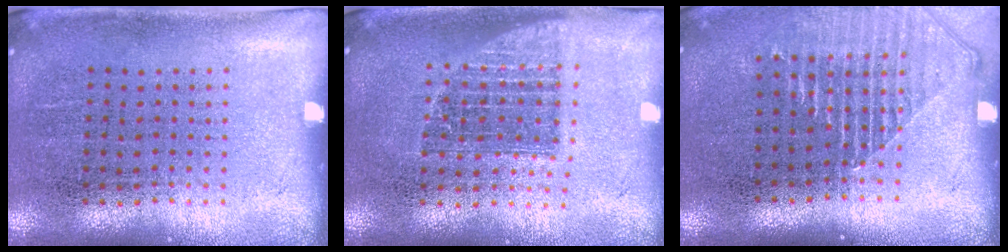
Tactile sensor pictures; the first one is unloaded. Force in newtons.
{"total": 1.3, "press": 1.1, "slide": 0.8}
{"total": 1.4, "press": 1.3, "slide": 0.5}